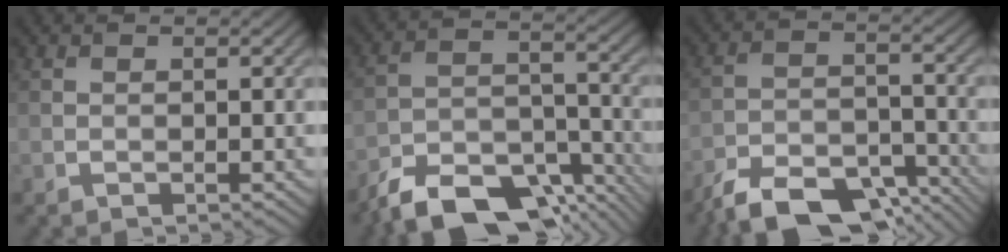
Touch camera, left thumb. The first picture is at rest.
{"total": 13.4, "force": [-10.5, 5.3, 6.4], "torque": [-0.123, -0.010, -0.175]}
{"total": 11.6, "force": [-9.1, 4.4, 5.7], "torque": [-0.100, -0.012, -0.155]}